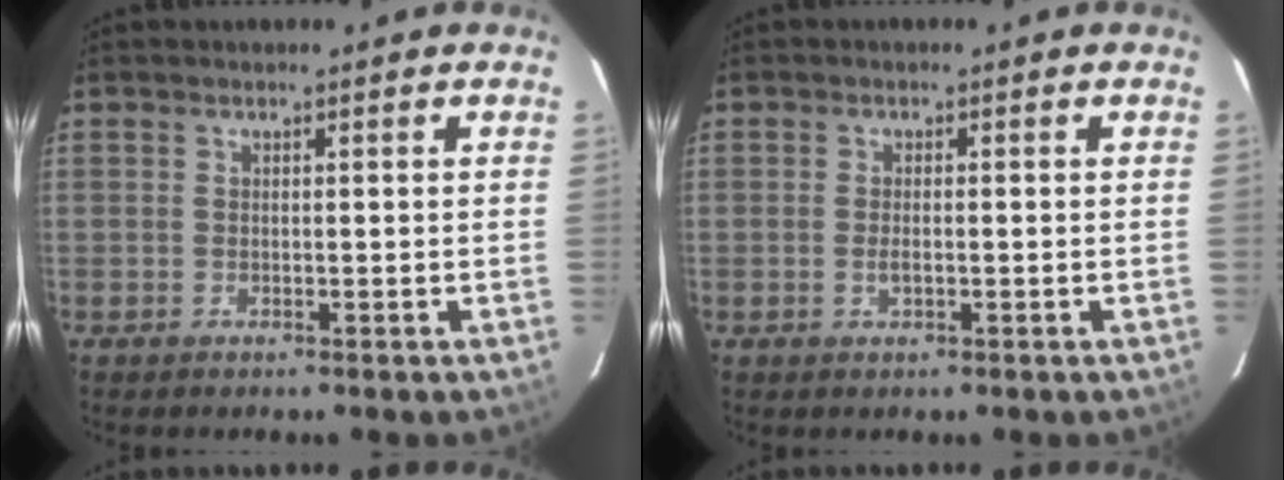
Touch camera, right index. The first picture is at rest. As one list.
[{"total": 1.7, "force": [-0.5, 0.7, 1.5], "torque": [-0.029, -0.002, -0.008]}]